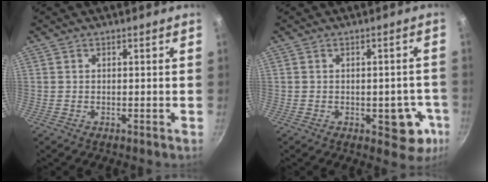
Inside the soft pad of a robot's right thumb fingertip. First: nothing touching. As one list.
[{"total": 8.6, "force": [-2.8, 4.6, 6.7], "torque": [-0.031, 0.015, -0.032]}]